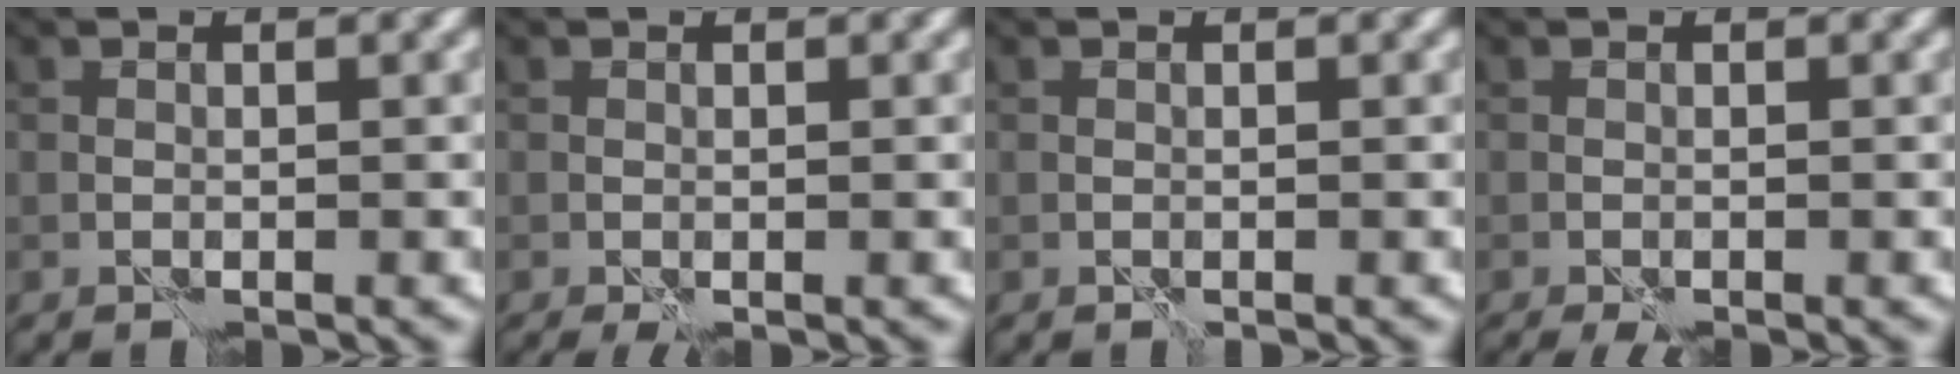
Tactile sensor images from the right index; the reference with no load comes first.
{"total": 0.9, "force": [-0.4, 0.2, 0.8], "torque": [-0.017, -0.004, -0.006]}
{"total": 0.0}
{"total": 1.6, "force": [-1.2, 0.2, 1.1], "torque": [-0.017, -0.002, -0.018]}